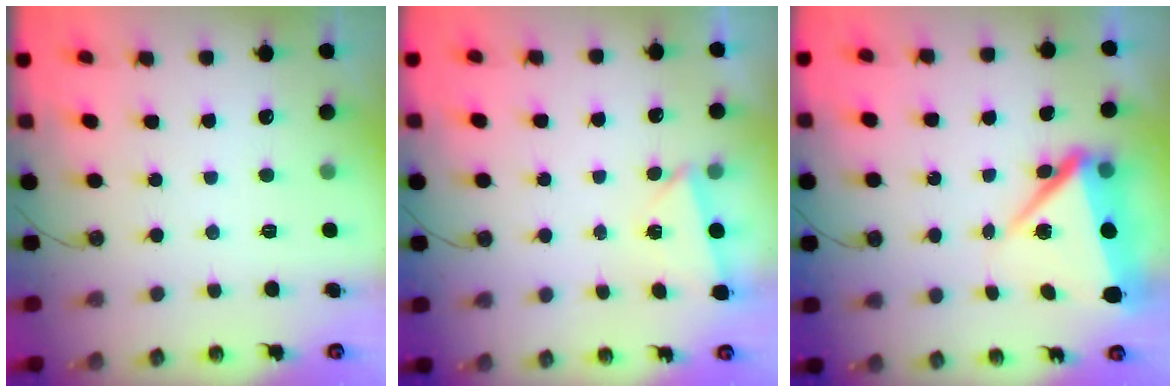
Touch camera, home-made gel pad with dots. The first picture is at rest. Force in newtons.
{"total": 2.5, "press": 2.4, "slide": 0.9}
{"total": 12.3, "press": 6.8, "slide": 10.2}